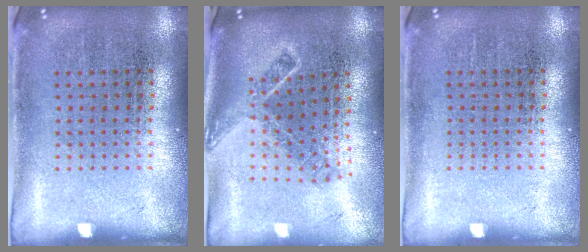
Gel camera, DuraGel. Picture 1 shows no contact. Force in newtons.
{"total": 1.9, "press": 1.4, "slide": 1.3}
{"total": 0.0}